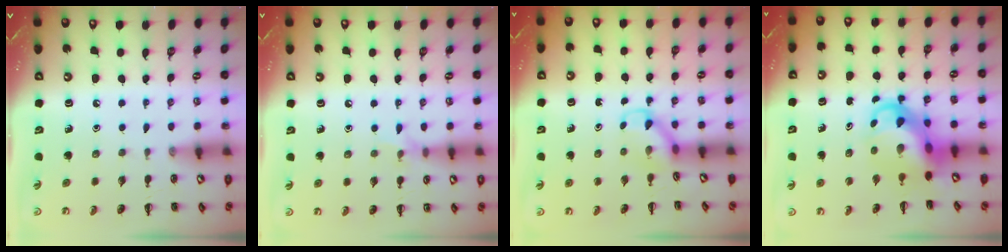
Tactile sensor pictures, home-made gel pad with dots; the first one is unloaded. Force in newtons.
{"total": 5.5, "press": 5.2, "slide": 1.5}
{"total": 3.3, "press": 3.0, "slide": 1.2}
{"total": 6.6, "press": 6.3, "slide": 2.2}